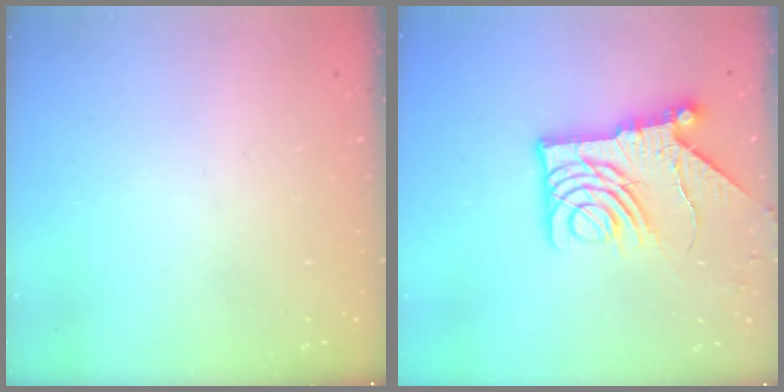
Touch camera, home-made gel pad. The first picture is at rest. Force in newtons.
{"total": 14.8, "press": 14.7, "slide": 1.3}